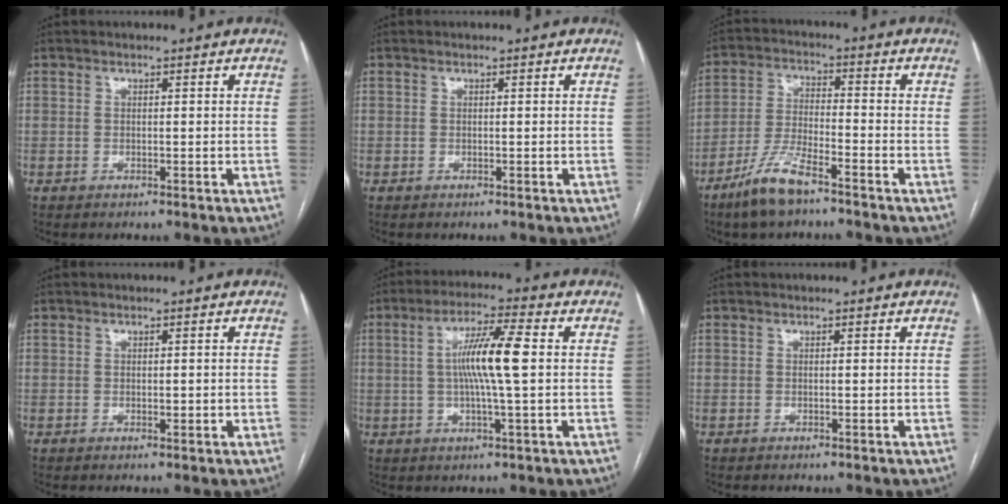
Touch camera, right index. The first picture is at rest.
{"total": 0.0}
{"total": 8.3, "force": [-5.9, 1.5, 5.6], "torque": [-0.122, -0.013, -0.117]}
{"total": 1.0, "force": [0.0, 0.4, 0.9], "torque": [-0.012, 0.001, 0.002]}
{"total": 9.3, "force": [0.8, 0.1, 9.3], "torque": [-0.173, 0.005, 0.009]}
{"total": 0.0}